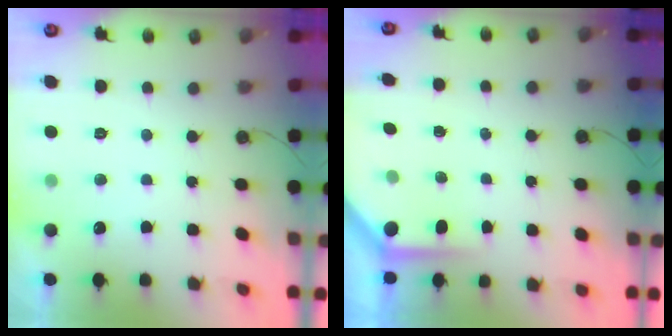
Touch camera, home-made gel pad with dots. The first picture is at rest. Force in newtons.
{"total": 3.9, "press": 3.8, "slide": 0.2}